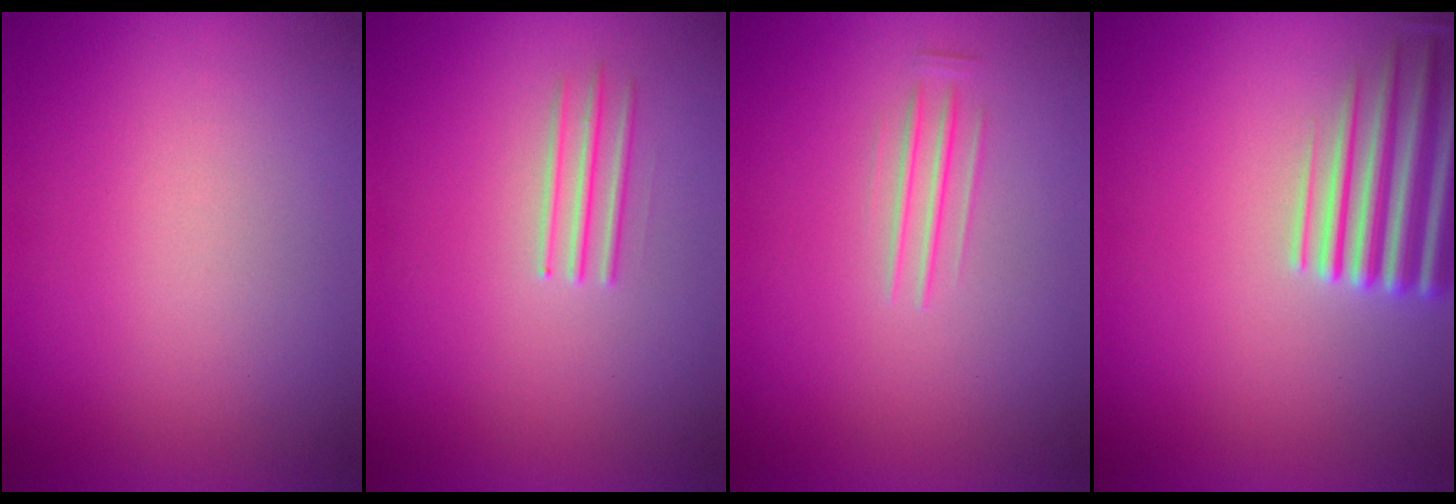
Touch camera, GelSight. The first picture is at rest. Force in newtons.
{"total": 2.7}
{"total": 1.3}
{"total": 6.0}